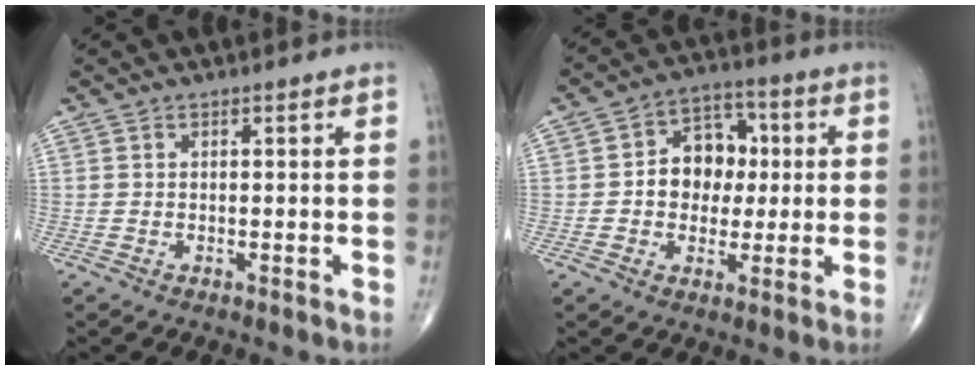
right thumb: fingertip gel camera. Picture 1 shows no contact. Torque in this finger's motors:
{"motor_torque": [0.28, 1.81, 0.93, 0.26, 0.05]}